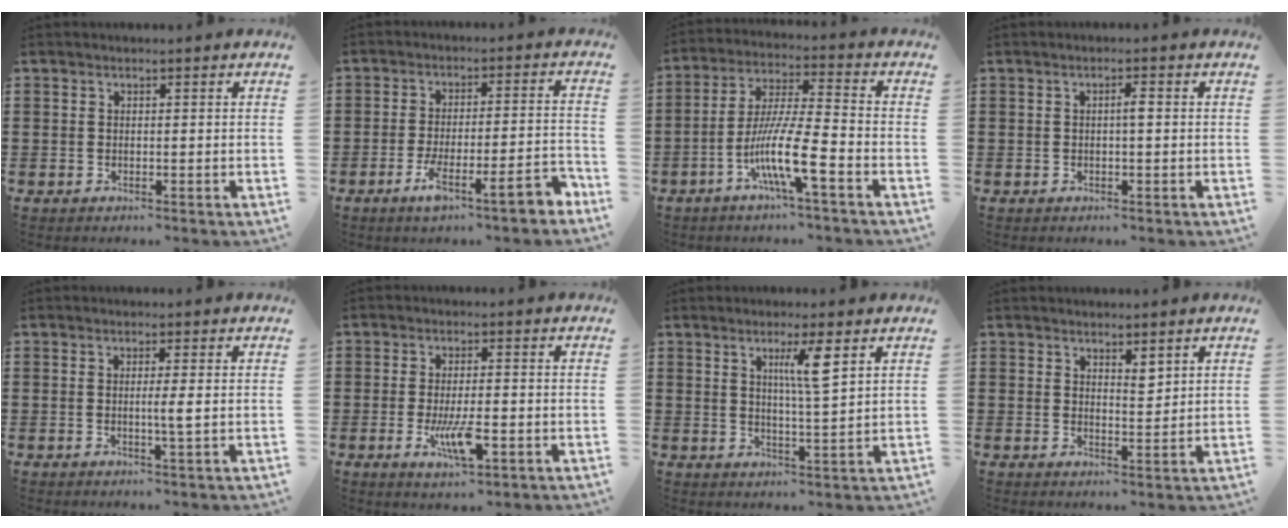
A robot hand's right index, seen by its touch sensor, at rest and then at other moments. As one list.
[{"total": 8.7, "force": [-5.1, 1.1, 7.0], "torque": [-0.119, -0.003, -0.093]}, {"total": 11.2, "force": [-5.2, 1.1, 9.9], "torque": [-0.202, -0.006, -0.102]}, {"total": 1.4, "force": [-0.1, 0.2, 1.4], "torque": [-0.026, 0.001, -0.002]}, {"total": 2.2, "force": [-0.1, -0.4, 2.2], "torque": [-0.040, -0.007, -0.005]}, {"total": 6.5, "force": [-2.0, 1.8, 5.9], "torque": [-0.124, -0.013, -0.038]}, {"total": 5.4, "force": [2.4, 0.4, 4.8], "torque": [-0.093, -0.002, 0.035]}, {"total": 2.6, "force": [2.1, 1.0, 1.0], "torque": [-0.017, 0.003, 0.037]}]